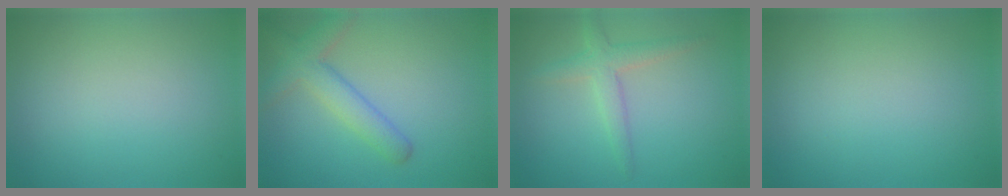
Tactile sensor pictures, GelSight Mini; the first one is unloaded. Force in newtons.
{"total": 3.8, "press": 3.8, "slide": 0.3}
{"total": 2.5, "press": 2.5, "slide": 0.2}
{"total": 0.0}